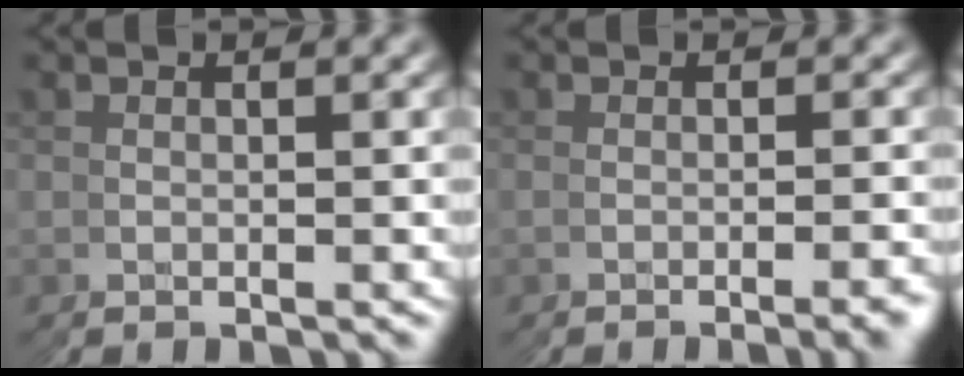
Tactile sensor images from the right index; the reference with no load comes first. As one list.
[{"total": 1.3, "force": [-0.8, -1.0, 0.3], "torque": [0.001, 0.012, -0.017]}]